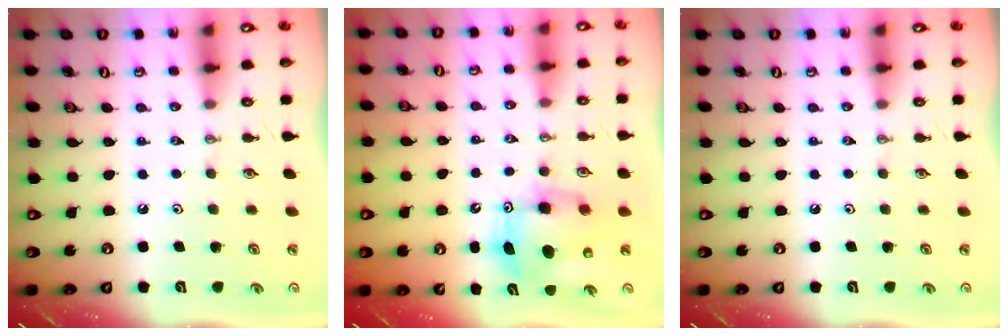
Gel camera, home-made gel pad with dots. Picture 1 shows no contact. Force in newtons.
{"total": 9.2, "press": 9.0, "slide": 2.1}
{"total": 0.0}